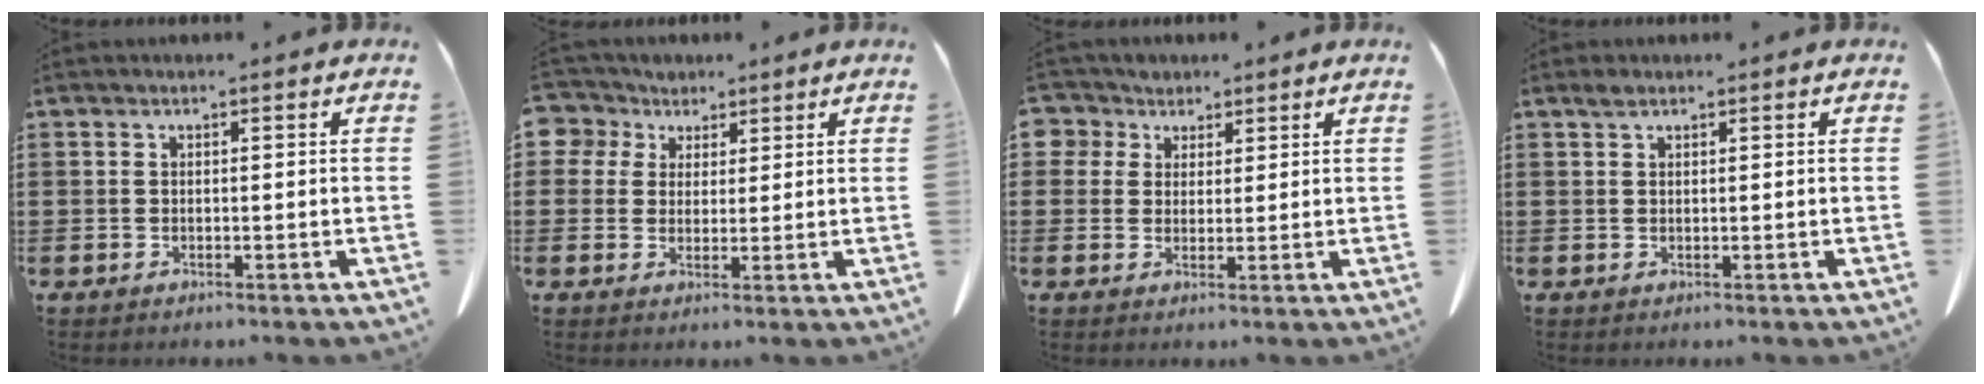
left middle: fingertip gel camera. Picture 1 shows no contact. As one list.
[{"total": 4.4, "force": [2.5, 3.6, 0.5], "torque": [-0.027, 0.002, 0.042]}, {"total": 4.0, "force": [2.6, 3.1, 0.2], "torque": [-0.018, 0.005, 0.046]}, {"total": 1.0, "force": [0.7, 0.3, 0.6], "torque": [-0.014, 0.001, 0.014]}]